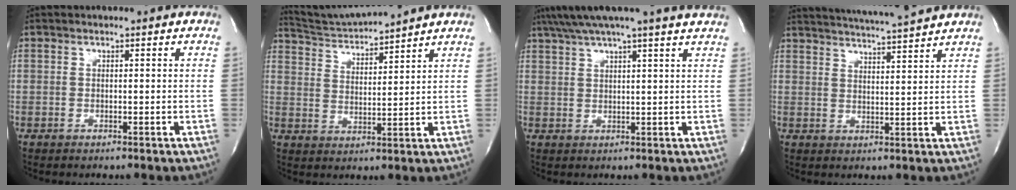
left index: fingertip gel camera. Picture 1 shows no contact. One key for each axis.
{"total": 8.1, "fx": 7.8, "fy": -1.4, "fz": 1.4, "tx": -0.041, "ty": -0.001, "tz": 0.148}
{"total": 11.9, "fx": 10.1, "fy": -1.2, "fz": 6.1, "tx": -0.107, "ty": 0.011, "tz": 0.126}
{"total": 12.5, "fx": 11.6, "fy": -0.3, "fz": 4.7, "tx": -0.084, "ty": 0.000, "tz": 0.159}